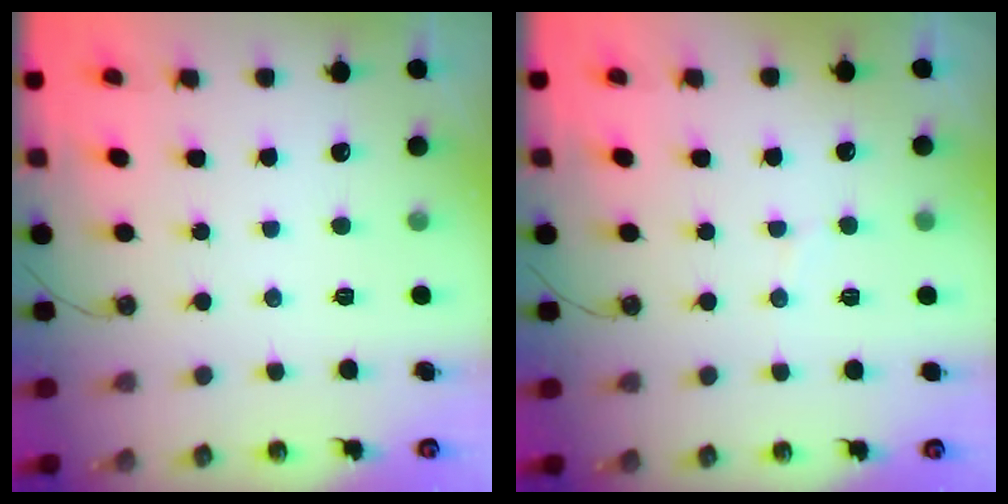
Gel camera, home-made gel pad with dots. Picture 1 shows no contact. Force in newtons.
{"total": 2.9, "press": 2.7, "slide": 1.1}